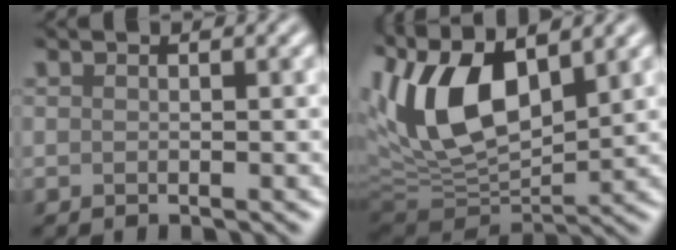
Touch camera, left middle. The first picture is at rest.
{"total": 10.9, "force": [3.2, 5.2, 9.0], "torque": [-0.192, 0.013, 0.065]}